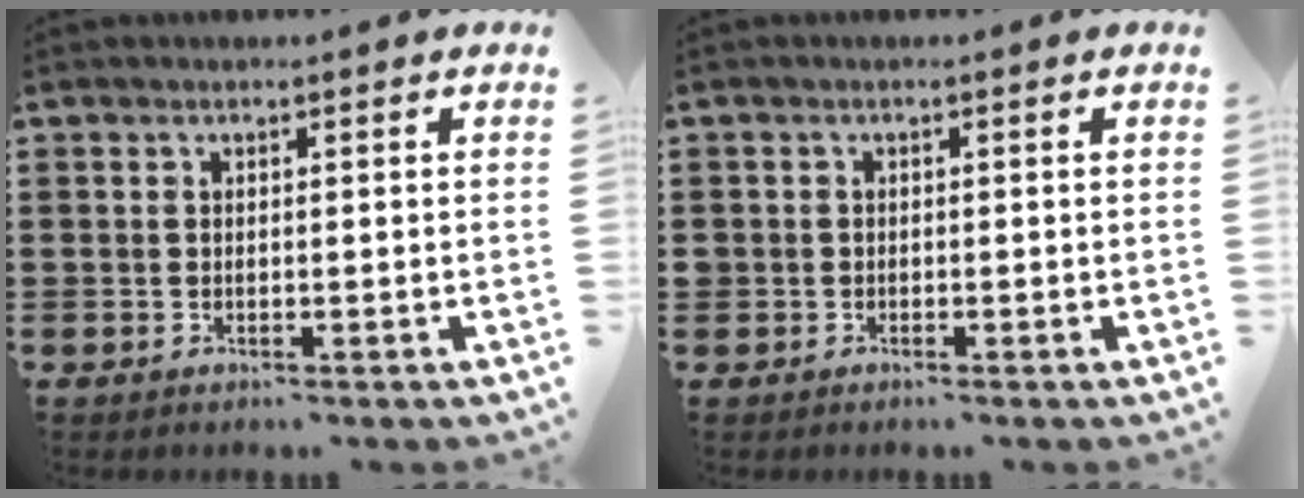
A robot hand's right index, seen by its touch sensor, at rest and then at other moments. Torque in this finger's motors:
{"motor_torque": [0.54, 0.49, 0.03, 0.01]}